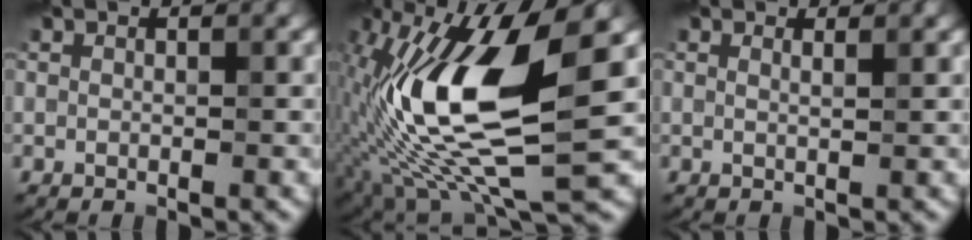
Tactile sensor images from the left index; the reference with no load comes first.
{"total": 13.9, "force": [-0.6, 5.1, 12.9], "torque": [-0.254, 0.002, -0.021]}
{"total": 0.7, "force": [0.5, 0.2, 0.5], "torque": [-0.003, -0.004, 0.003]}